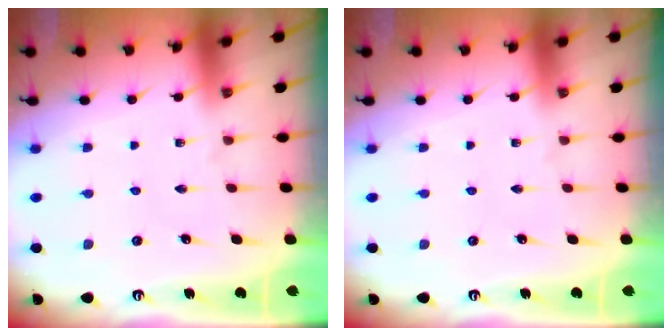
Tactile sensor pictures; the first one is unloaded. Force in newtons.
{"total": 0.0}